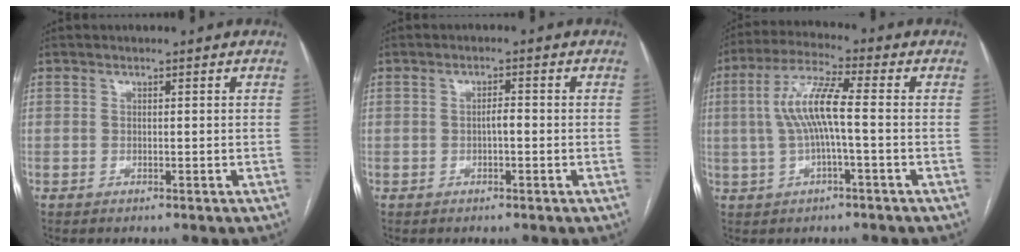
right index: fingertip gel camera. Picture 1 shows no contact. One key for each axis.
{"total": 1.7, "fx": -0.4, "fy": 0.6, "fz": 1.6, "tx": -0.027, "ty": 0.005, "tz": -0.006}
{"total": 8.8, "fx": -0.1, "fy": 1.2, "fz": 8.7, "tx": -0.179, "ty": 0.023, "tz": -0.004}